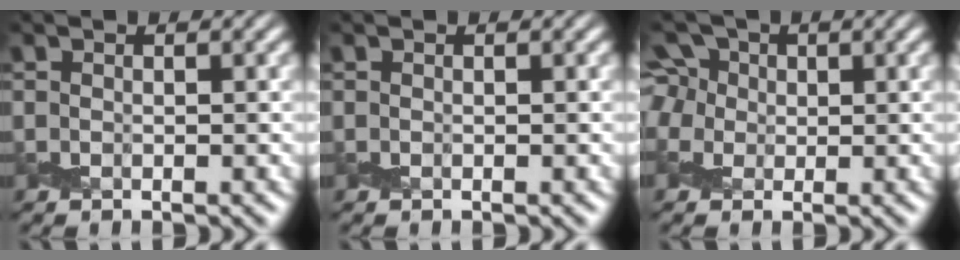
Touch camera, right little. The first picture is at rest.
{"total": 0.0}
{"total": 6.1, "force": [2.5, 4.6, 3.2], "torque": [-0.082, 0.025, 0.021]}